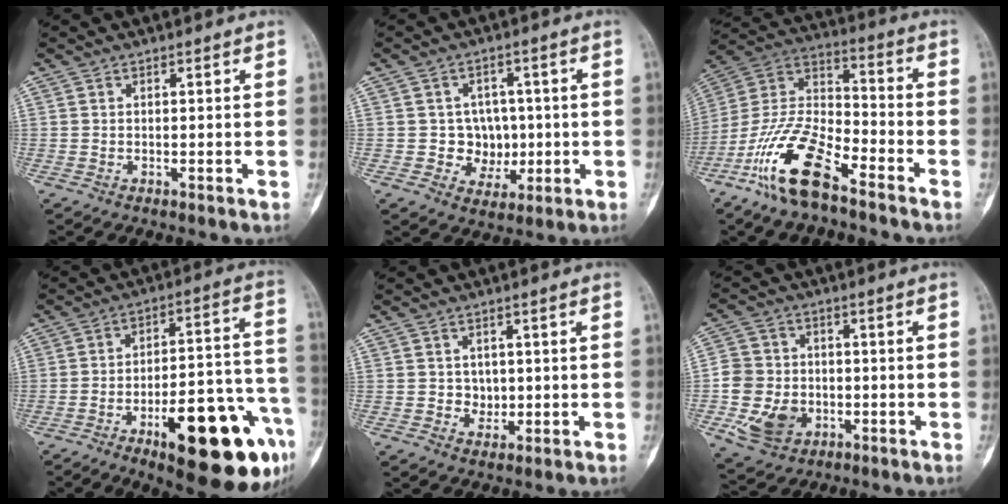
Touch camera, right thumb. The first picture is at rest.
{"total": 6.4, "force": [-0.2, 6.0, 2.3], "torque": [0.014, 0.013, 0.001]}
{"total": 16.3, "force": [-10.1, 5.8, 11.4], "torque": [-0.226, 0.063, -0.200]}
{"total": 25.1, "force": [-11.7, 8.0, 20.7], "torque": [-0.227, 0.065, -0.156]}
{"total": 2.8, "force": [0.2, 2.5, 1.2], "torque": [0.005, 0.002, 0.006]}
{"total": 11.5, "force": [-2.8, 9.5, 5.8], "torque": [-0.084, 0.011, -0.046]}